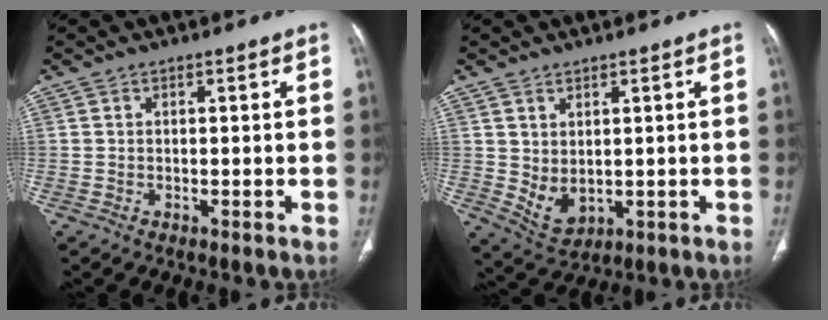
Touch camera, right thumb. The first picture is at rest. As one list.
[{"total": 5.0, "force": [0.5, 3.2, 3.8], "torque": [-0.066, -0.012, 0.032]}]